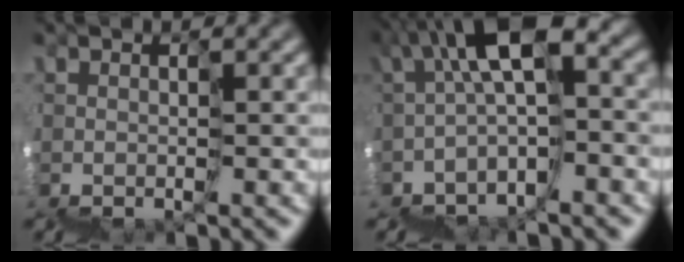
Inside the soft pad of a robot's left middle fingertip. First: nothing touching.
{"total": 5.7, "force": [0.3, 1.7, 5.4], "torque": [-0.107, 0.036, -0.007]}